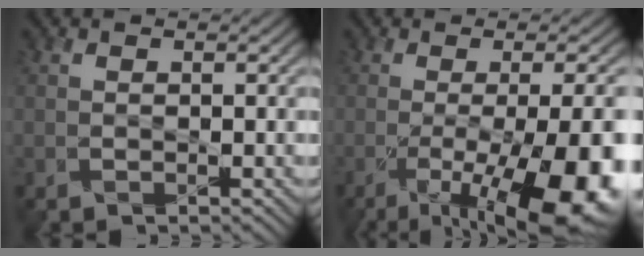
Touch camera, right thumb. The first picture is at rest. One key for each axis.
{"total": 15.6, "fx": -5.4, "fy": 4.4, "fz": 13.9, "tx": -0.182, "ty": -0.022, "tz": -0.071}